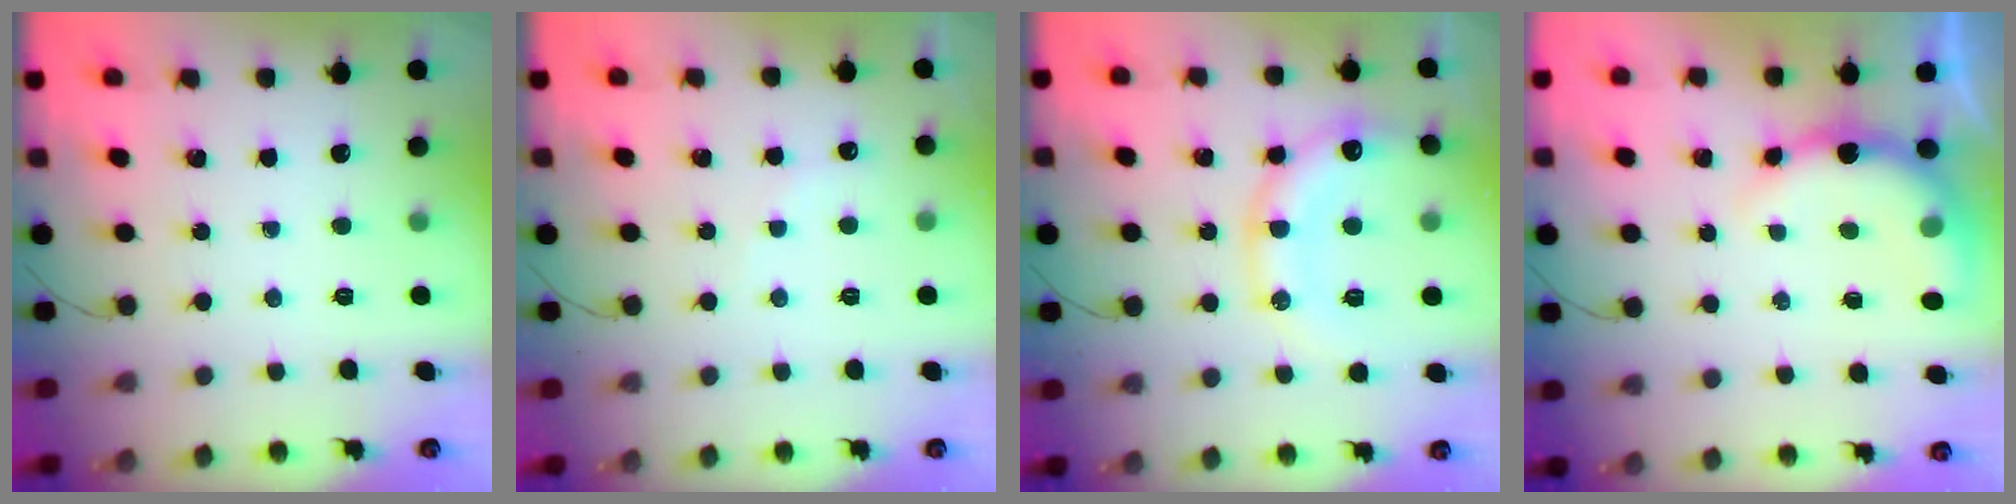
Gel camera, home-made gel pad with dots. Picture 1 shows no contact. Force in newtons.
{"total": 5.5, "press": 5.4, "slide": 0.9}
{"total": 16.1, "press": 16.0, "slide": 2.4}
{"total": 9.7, "press": 9.6, "slide": 1.0}